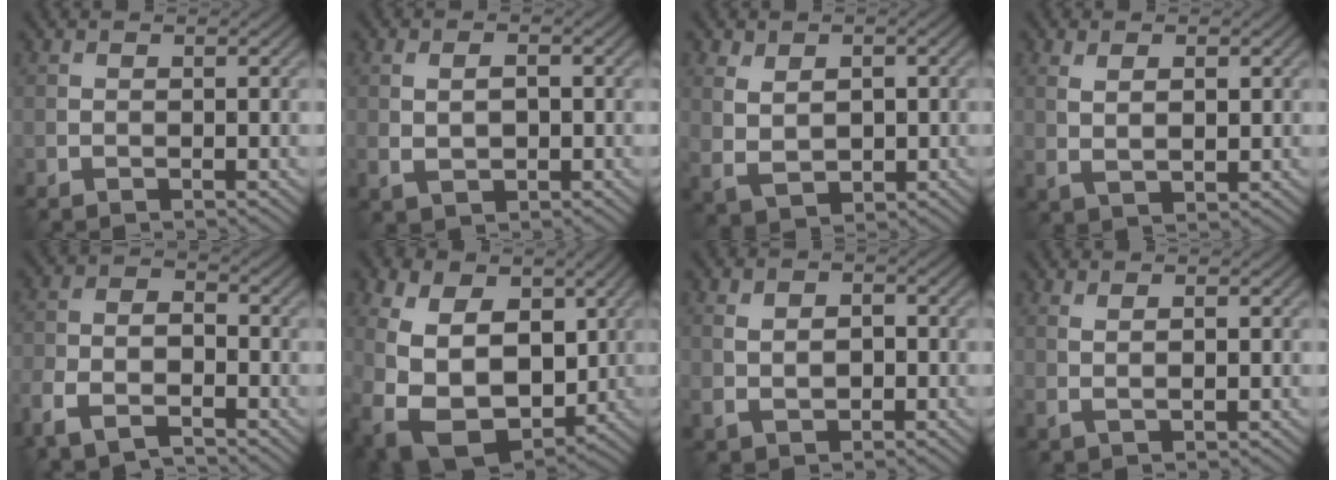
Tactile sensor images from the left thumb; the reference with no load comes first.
{"total": 2.9, "force": [-0.1, 1.8, 2.3], "torque": [-0.046, -0.001, 0.003]}
{"total": 4.8, "force": [1.1, 3.3, 3.2], "torque": [-0.077, -0.006, 0.037]}
{"total": 3.5, "force": [1.1, 1.5, 2.9], "torque": [-0.065, -0.005, 0.025]}
{"total": 6.6, "force": [-4.4, 2.9, 4.0], "torque": [-0.085, -0.013, -0.095]}
{"total": 15.2, "force": [-0.2, 10.8, 10.7], "torque": [-0.217, -0.016, 0.023]}
{"total": 3.9, "force": [-0.1, 2.7, 2.8], "torque": [-0.056, -0.001, 0.000]}
{"total": 2.0, "force": [0.6, 0.4, 1.9], "torque": [-0.038, 0.001, 0.014]}